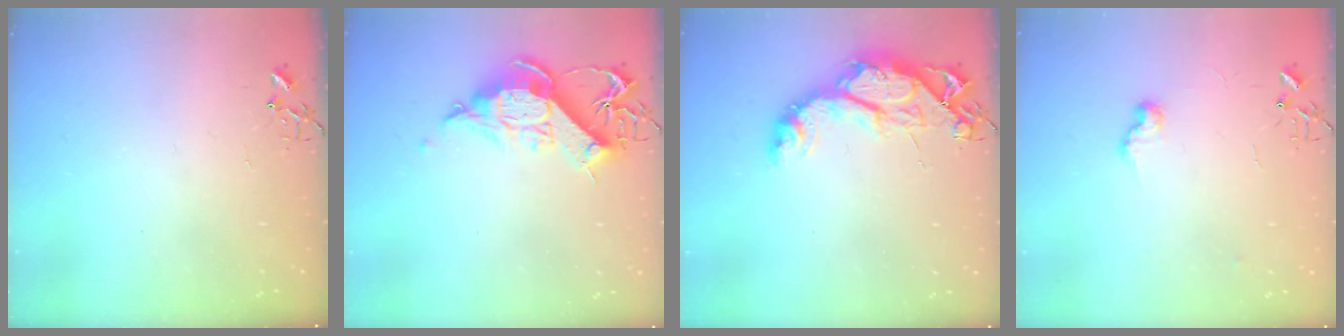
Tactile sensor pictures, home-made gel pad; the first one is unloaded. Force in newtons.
{"total": 13.2, "press": 13.1, "slide": 1.5}
{"total": 14.8, "press": 14.7, "slide": 1.4}
{"total": 7.3, "press": 7.3, "slide": 0.0}